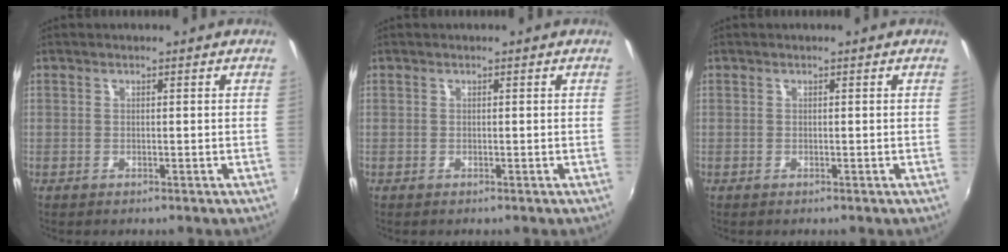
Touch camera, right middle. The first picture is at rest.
{"total": 0.0}
{"total": 0.0}